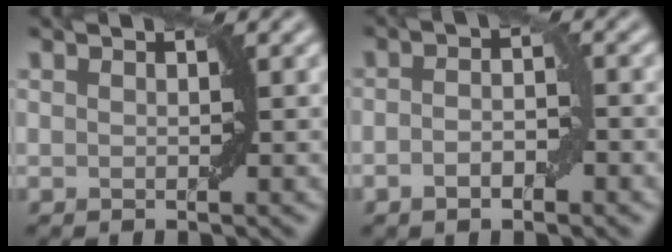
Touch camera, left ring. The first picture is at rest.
{"total": 2.7, "force": [-0.9, 1.0, 2.3], "torque": [-0.039, 0.000, -0.017]}